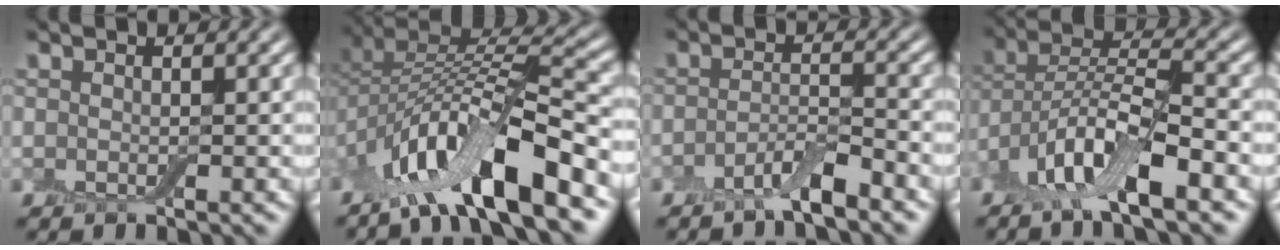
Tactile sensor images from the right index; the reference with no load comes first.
{"total": 11.0, "force": [-6.1, 3.5, 8.4], "torque": [-0.140, 0.015, -0.116]}
{"total": 3.1, "force": [-2.3, 0.5, 2.1], "torque": [-0.038, 0.007, -0.051]}
{"total": 8.8, "force": [-5.1, 2.2, 6.9], "torque": [-0.122, 0.008, -0.105]}